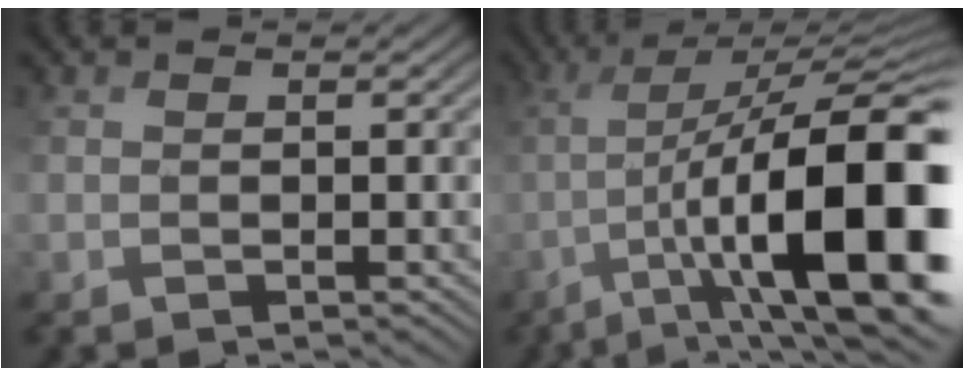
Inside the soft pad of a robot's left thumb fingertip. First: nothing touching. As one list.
[{"total": 17.7, "force": [-4.1, 6.1, 16.1], "torque": [-0.251, -0.016, -0.045]}]